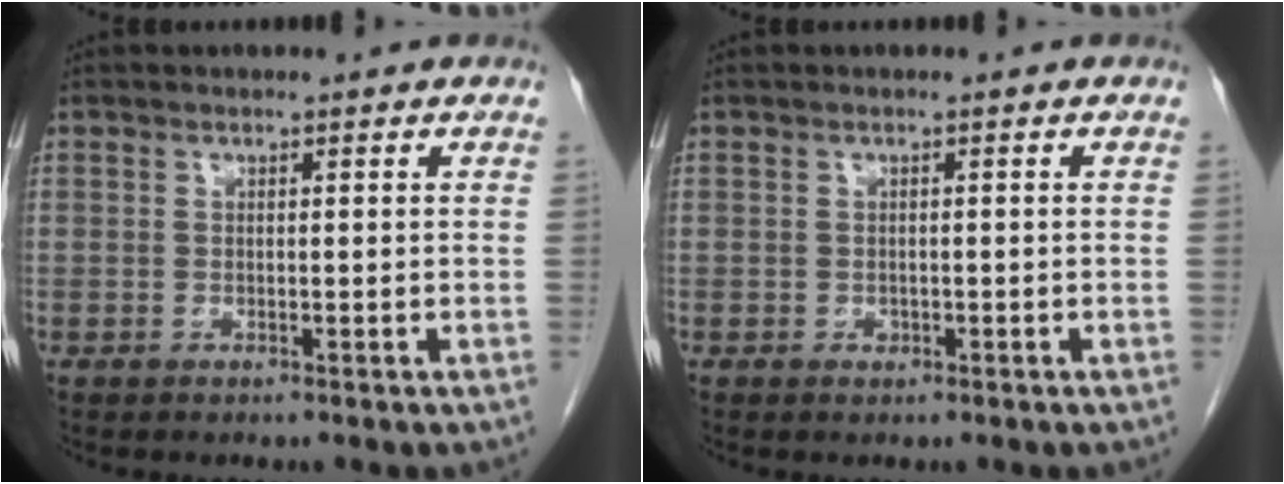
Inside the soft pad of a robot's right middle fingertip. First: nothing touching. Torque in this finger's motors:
{"motor_torque": [0.46, -0.14, 0.00, 0.02]}